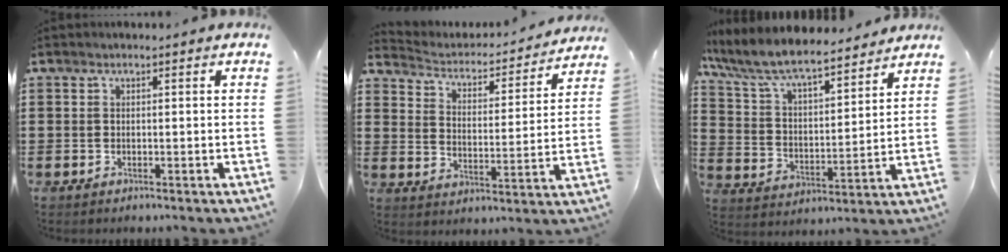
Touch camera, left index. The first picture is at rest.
{"total": 2.7, "force": [2.7, 0.5, 0.4], "torque": [-0.029, -0.031, 0.036]}
{"total": 8.0, "force": [7.3, 1.1, 3.0], "torque": [-0.092, -0.045, 0.123]}